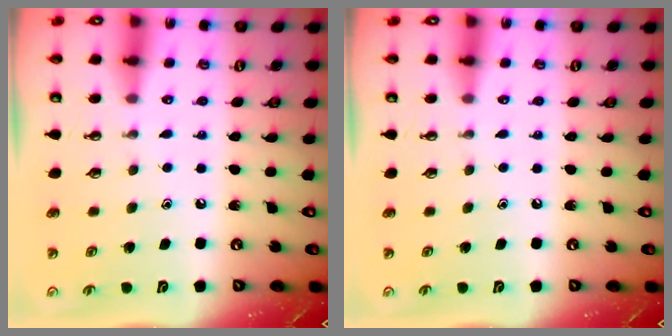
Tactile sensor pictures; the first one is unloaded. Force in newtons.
{"total": 0.0}